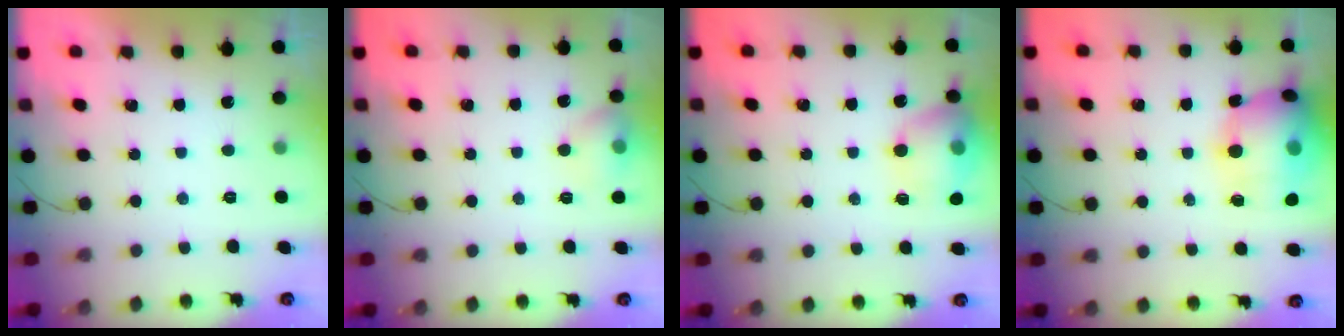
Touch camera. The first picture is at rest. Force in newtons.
{"total": 7.2, "press": 7.0, "slide": 1.8}
{"total": 14.8, "press": 14.6, "slide": 2.1}
{"total": 17.6, "press": 17.4, "slide": 2.8}